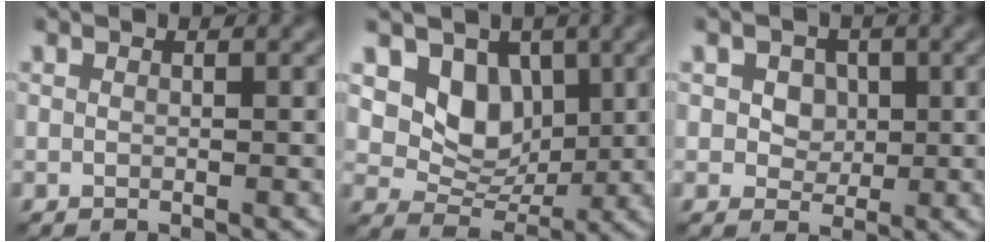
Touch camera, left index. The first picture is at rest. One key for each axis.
{"total": 4.9, "fx": 1.6, "fy": 3.7, "fz": 2.7, "tx": -0.048, "ty": -0.013, "tz": 0.021}
{"total": 3.4, "fx": 1.0, "fy": 2.6, "fz": 1.9, "tx": -0.035, "ty": 0.006, "tz": 0.008}